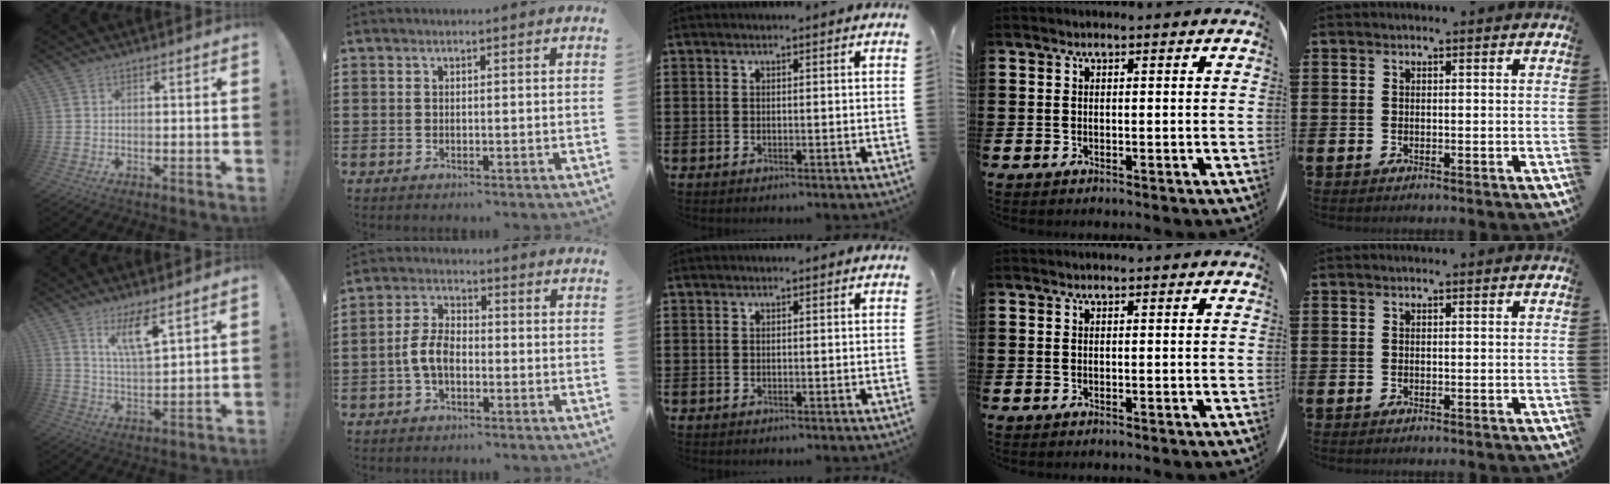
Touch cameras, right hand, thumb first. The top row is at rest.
{"thumb": {"total": 9.7, "force": [6.3, 2.0, 7.1], "torque": [-0.122, -0.029, 0.107]}, "index": {"total": 5.6, "force": [-1.6, 3.1, 4.3], "torque": [-0.104, 0.000, -0.036]}}